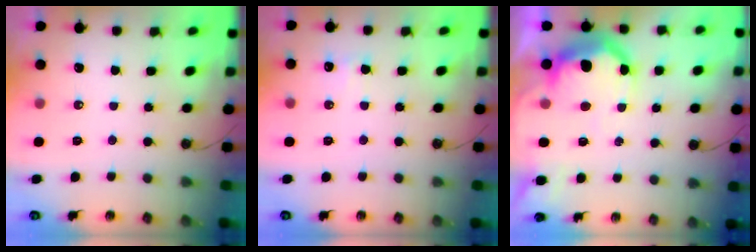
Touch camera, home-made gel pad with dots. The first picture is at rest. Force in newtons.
{"total": 7.3, "press": 7.2, "slide": 1.1}
{"total": 18.5, "press": 18.4, "slide": 1.4}